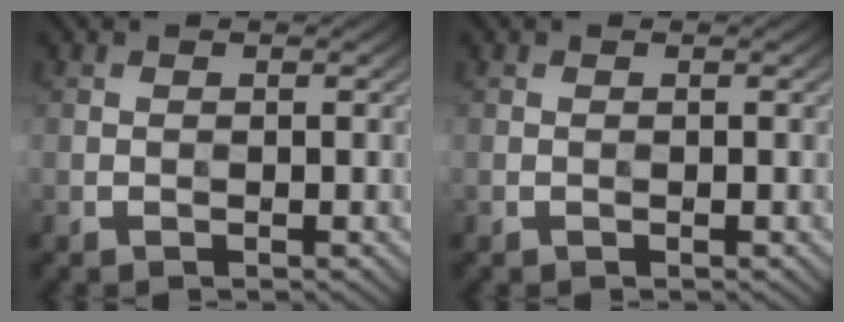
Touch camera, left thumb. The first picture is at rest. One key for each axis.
{"total": 0.0}